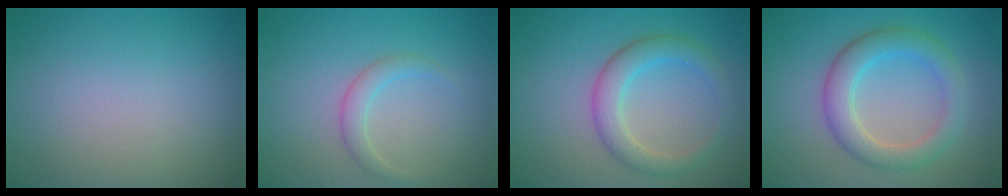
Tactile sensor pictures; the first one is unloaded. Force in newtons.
{"total": 1.7, "press": 1.7, "slide": 0.1}
{"total": 3.7, "press": 3.7, "slide": 0.1}
{"total": 4.4, "press": 4.4, "slide": 0.1}